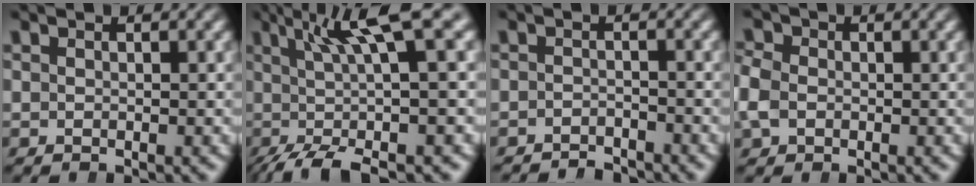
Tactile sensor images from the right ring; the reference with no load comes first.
{"total": 8.4, "force": [0.1, 1.3, 8.3], "torque": [-0.116, 0.009, 0.013]}
{"total": 3.2, "force": [-3.2, 0.1, 0.1], "torque": [0.013, -0.007, -0.051]}
{"total": 2.7, "force": [-0.4, 2.4, 1.2], "torque": [-0.041, -0.004, -0.005]}